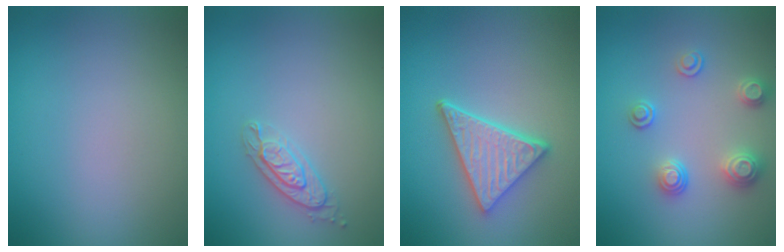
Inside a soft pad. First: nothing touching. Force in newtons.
{"total": 2.1, "press": 2.1, "slide": 0.5}
{"total": 4.8, "press": 3.7, "slide": 3.1}
{"total": 2.6, "press": 2.6, "slide": 0.5}